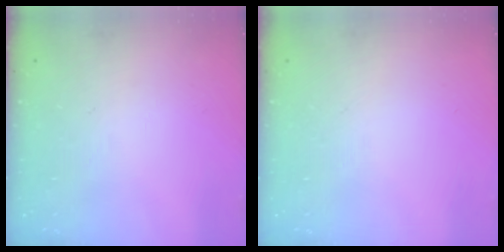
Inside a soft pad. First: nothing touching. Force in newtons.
{"total": 0.0}